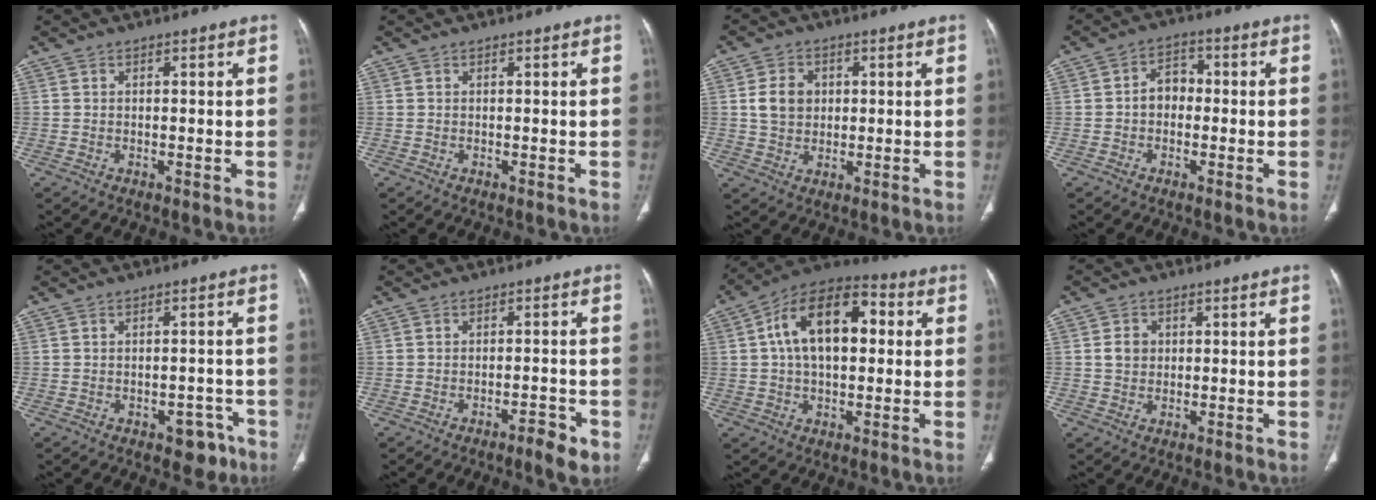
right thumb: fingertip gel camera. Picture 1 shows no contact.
{"total": 0.0}
{"total": 6.0, "force": [1.0, 5.0, 3.3], "torque": [-0.042, -0.002, 0.018]}
{"total": 4.7, "force": [-0.6, 3.6, 2.9], "torque": [-0.027, 0.020, -0.021]}
{"total": 4.3, "force": [-2.6, 2.6, 2.3], "torque": [-0.009, 0.019, -0.028]}
{"total": 4.1, "force": [-2.5, 1.1, 3.1], "torque": [-0.041, 0.013, -0.035]}
{"total": 16.6, "force": [2.8, 9.6, 13.2], "torque": [-0.204, 0.033, 0.037]}
{"total": 3.0, "force": [0.4, 2.6, 1.4], "torque": [-0.013, 0.004, 0.007]}